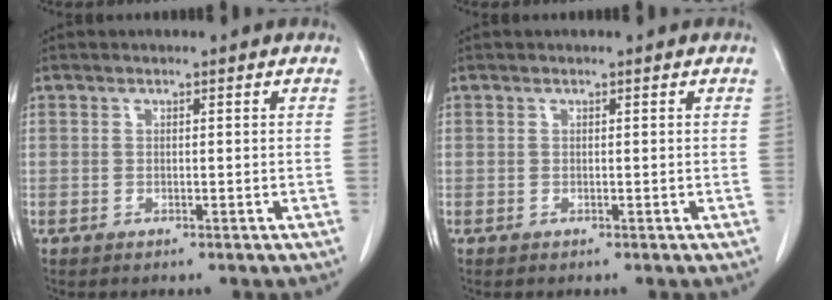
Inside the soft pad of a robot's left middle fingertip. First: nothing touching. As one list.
[{"total": 0.0}]